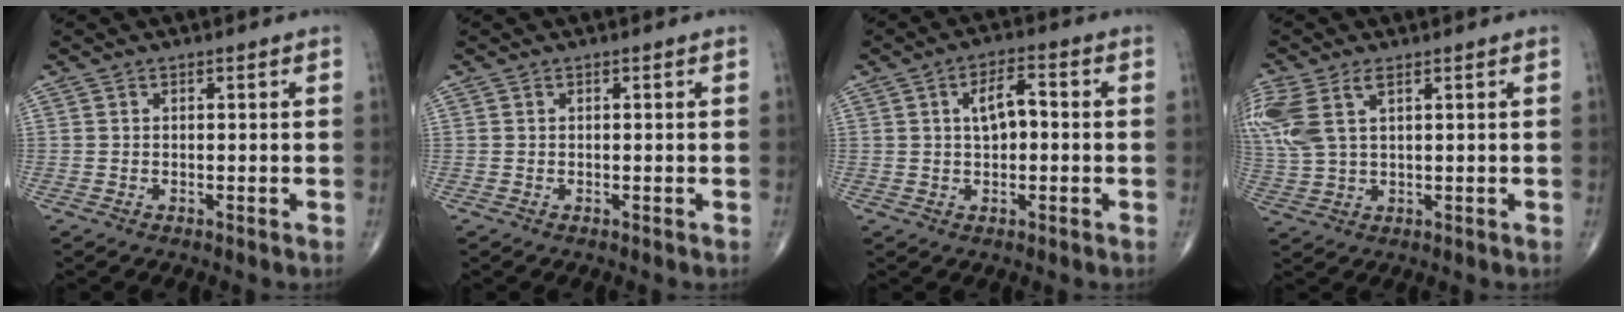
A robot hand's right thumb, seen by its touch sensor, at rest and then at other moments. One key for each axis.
{"total": 0.0}
{"total": 5.6, "fx": 0.6, "fy": 2.8, "fz": 4.8, "tx": -0.077, "ty": 0.015, "tz": 0.003}
{"total": 10.5, "fx": 3.9, "fy": 5.2, "fz": 8.3, "tx": -0.224, "ty": 0.009, "tz": 0.088}